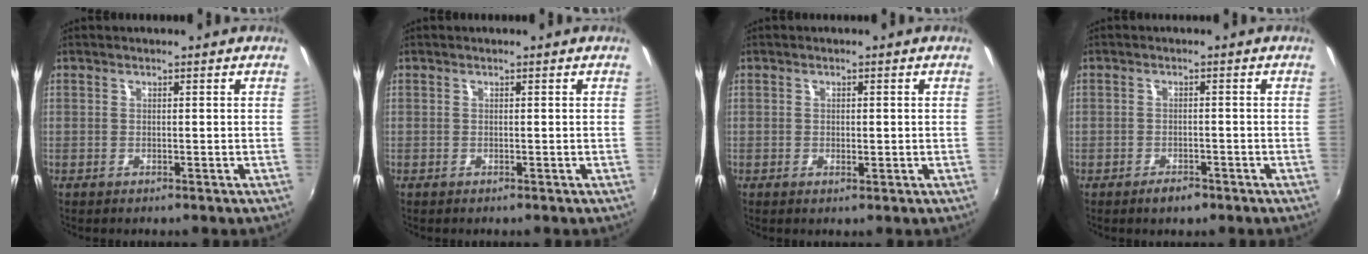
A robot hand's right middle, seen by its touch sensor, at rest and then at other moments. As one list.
[{"total": 0.0}, {"total": 1.0, "force": [-0.2, 0.6, 0.8], "torque": [-0.014, 0.000, -0.002]}, {"total": 2.6, "force": [-1.9, 1.4, 1.1], "torque": [-0.021, 0.002, -0.028]}]